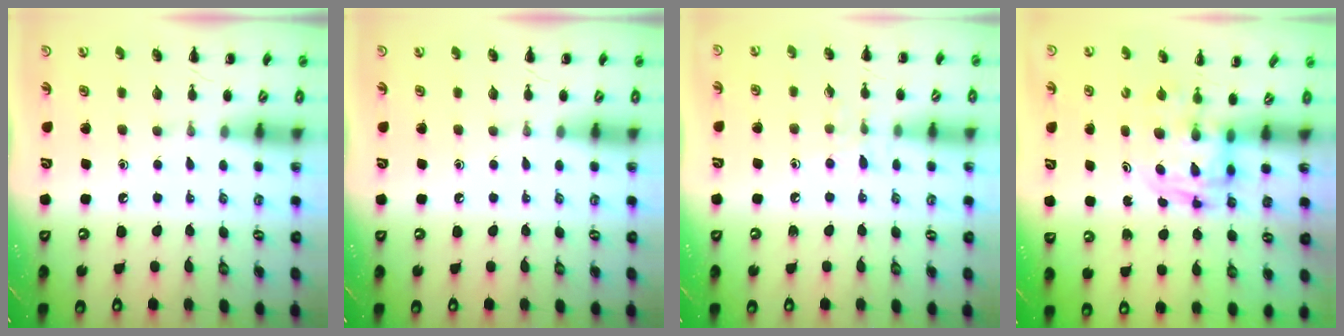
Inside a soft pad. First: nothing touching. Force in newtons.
{"total": 0.0}
{"total": 6.5, "press": 6.3, "slide": 1.9}
{"total": 2.7, "press": 2.7, "slide": 0.5}